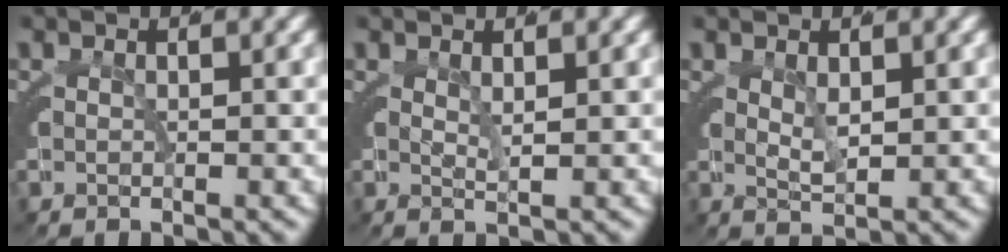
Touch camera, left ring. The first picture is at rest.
{"total": 1.4, "force": [1.0, -0.4, 0.9], "torque": [-0.021, -0.015, 0.029]}
{"total": 1.8, "force": [1.1, -0.2, 1.5], "torque": [-0.026, -0.014, 0.032]}